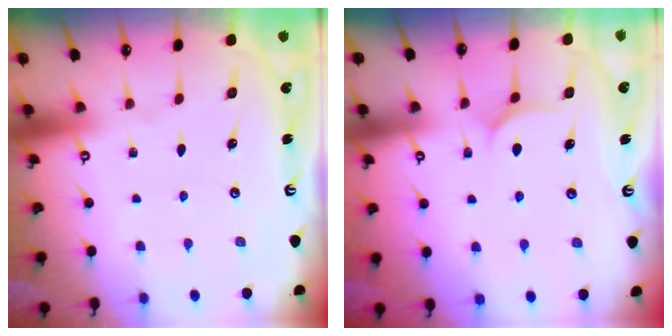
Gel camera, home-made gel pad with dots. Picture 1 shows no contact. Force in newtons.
{"total": 6.2, "press": 6.2, "slide": 0.6}